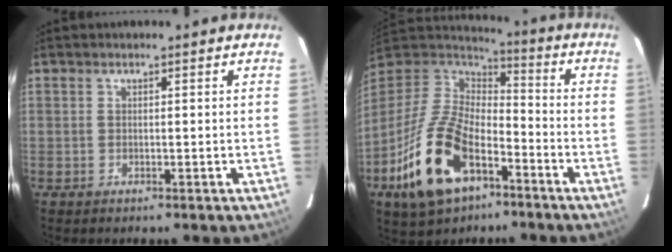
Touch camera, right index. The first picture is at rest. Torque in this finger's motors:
{"motor_torque": [1.11, -1.03, 1.05, 0.21]}